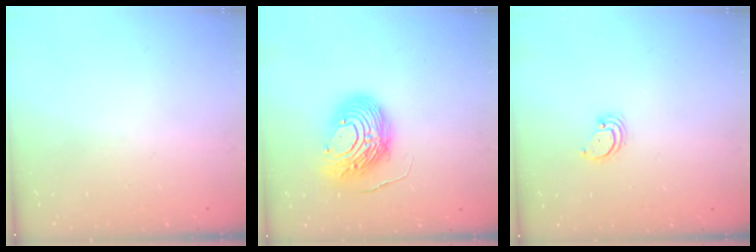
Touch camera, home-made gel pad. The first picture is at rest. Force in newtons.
{"total": 13.3, "press": 13.2, "slide": 1.2}
{"total": 2.6, "press": 2.6, "slide": 0.1}